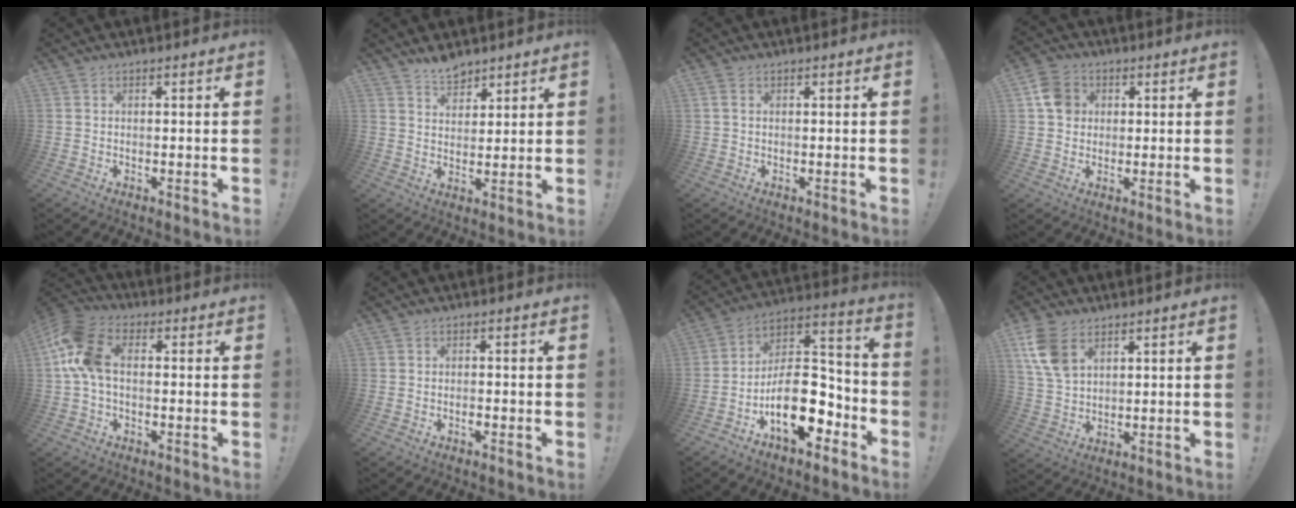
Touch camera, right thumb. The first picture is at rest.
{"total": 5.7, "force": [5.1, 2.4, 1.3], "torque": [-0.018, -0.034, 0.093]}
{"total": 1.4, "force": [0.5, 0.9, 1.0], "torque": [-0.027, 0.006, 0.011]}
{"total": 7.9, "force": [2.0, 6.9, 3.3], "torque": [-0.035, 0.001, 0.042]}
{"total": 11.7, "force": [1.1, 7.0, 9.3], "torque": [-0.201, 0.011, 0.026]}
{"total": 1.0, "force": [-0.7, 0.1, 0.7], "torque": [-0.011, -0.003, -0.012]}
{"total": 19.1, "force": [-7.0, 11.0, 13.9], "torque": [-0.221, 0.039, -0.109]}
{"total": 9.9, "force": [4.9, 6.2, 6.0], "torque": [-0.113, -0.005, 0.098]}